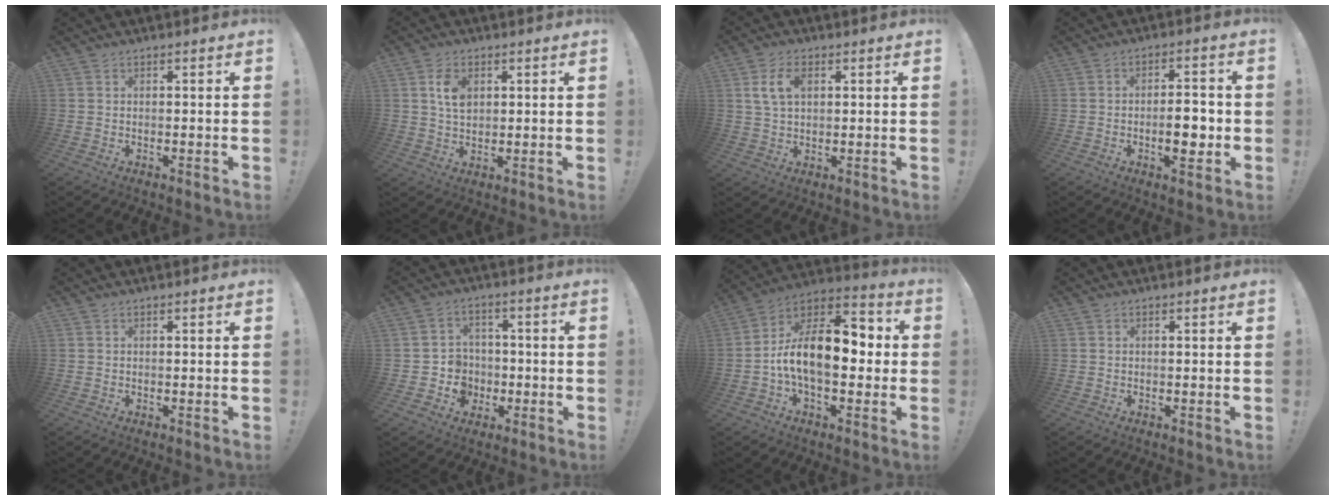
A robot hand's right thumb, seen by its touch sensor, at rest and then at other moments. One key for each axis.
{"total": 6.1, "fx": 2.0, "fy": 3.9, "fz": 4.3, "tx": -0.070, "ty": 0.001, "tz": 0.036}
{"total": 7.1, "fx": 2.1, "fy": 4.2, "fz": 5.3, "tx": -0.098, "ty": 0.003, "tz": 0.039}
{"total": 7.9, "fx": -1.6, "fy": 3.3, "fz": 7.0, "tx": -0.096, "ty": 0.004, "tz": -0.031}
{"total": 0.0}
{"total": 7.2, "fx": -1.2, "fy": 6.9, "fz": 1.5, "tx": -0.032, "ty": 0.008, "tz": -0.014}
{"total": 18.0, "fx": -0.9, "fy": 9.7, "fz": 15.2, "tx": -0.256, "ty": 0.009, "tz": -0.015}
{"total": 0.0}